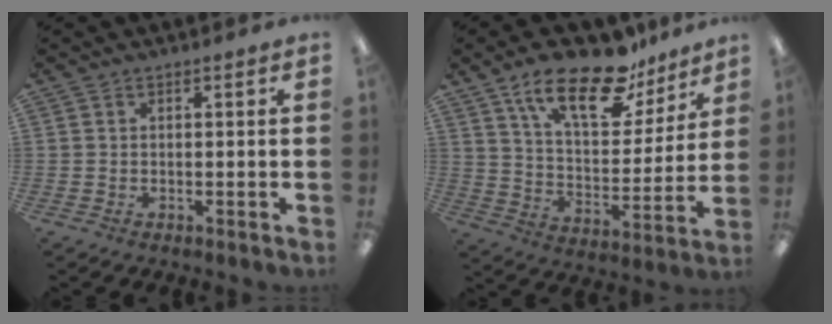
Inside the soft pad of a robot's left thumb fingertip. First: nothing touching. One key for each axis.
{"total": 20.1, "fx": 13.7, "fy": 8.3, "fz": 12.2, "tx": -0.196, "ty": -0.077, "tz": 0.233}